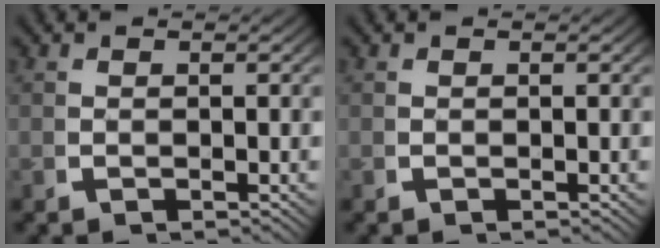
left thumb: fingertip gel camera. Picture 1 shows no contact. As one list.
[{"total": 0.0}]